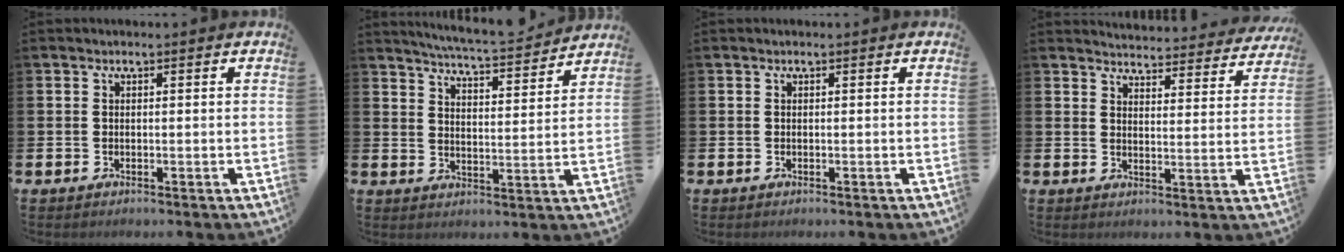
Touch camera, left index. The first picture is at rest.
{"total": 6.1, "force": [5.9, -0.2, 1.1], "torque": [-0.038, -0.045, 0.102]}
{"total": 0.0}
{"total": 4.4, "force": [4.3, 0.5, 0.4], "torque": [-0.012, -0.038, 0.072]}